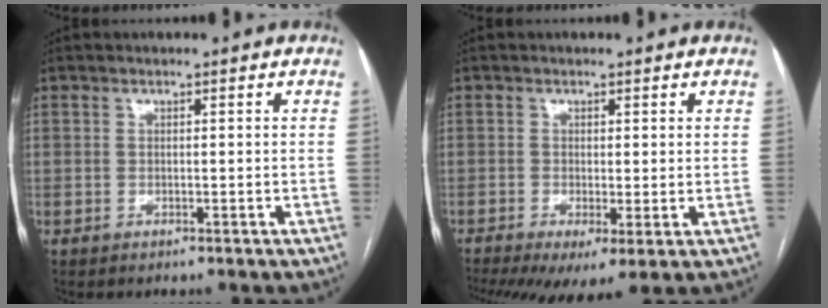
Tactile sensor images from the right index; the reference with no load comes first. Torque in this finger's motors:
{"motor_torque": [1.16, -0.97, 0.74, 0.17]}